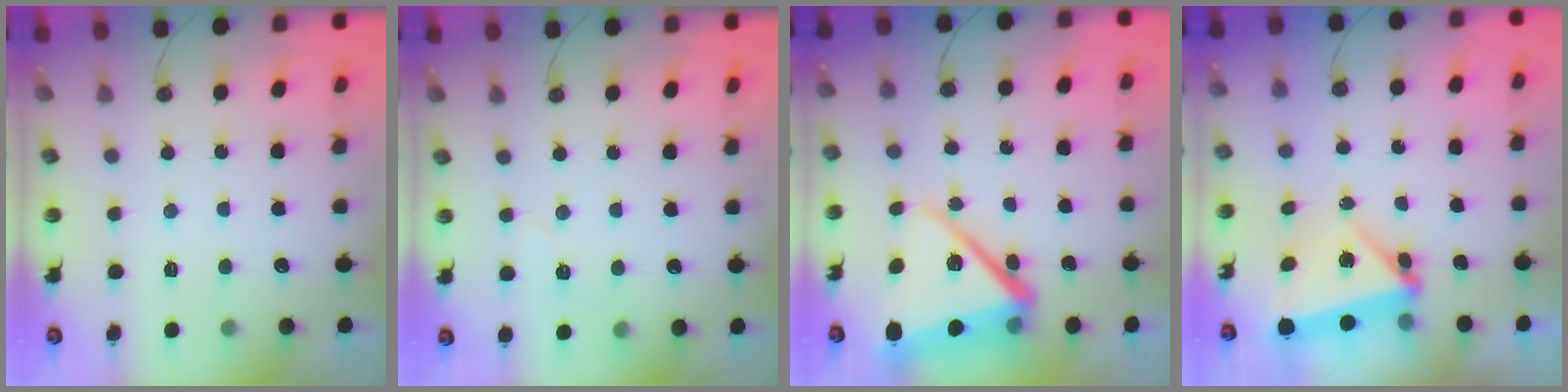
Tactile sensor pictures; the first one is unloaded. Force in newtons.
{"total": 3.8, "press": 3.7, "slide": 0.8}
{"total": 16.7, "press": 15.4, "slide": 6.6}
{"total": 5.6, "press": 5.4, "slide": 1.1}